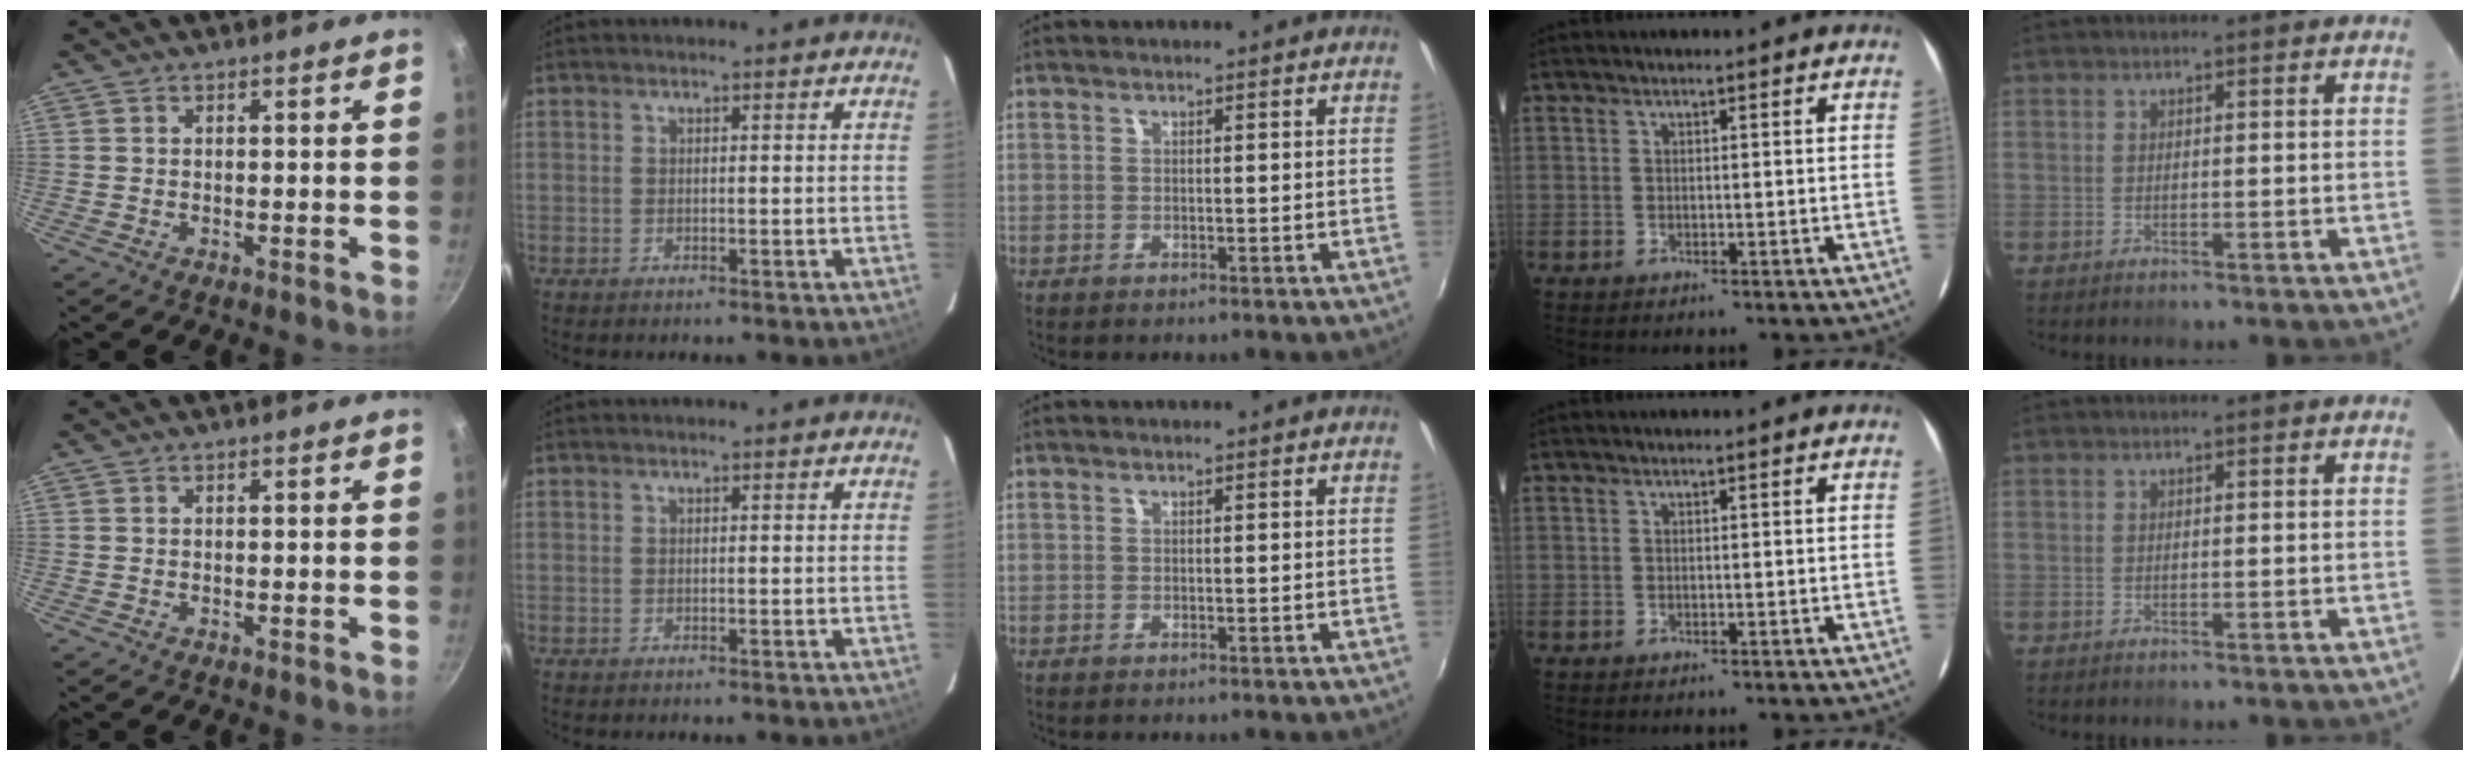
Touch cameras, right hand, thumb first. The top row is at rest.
{}